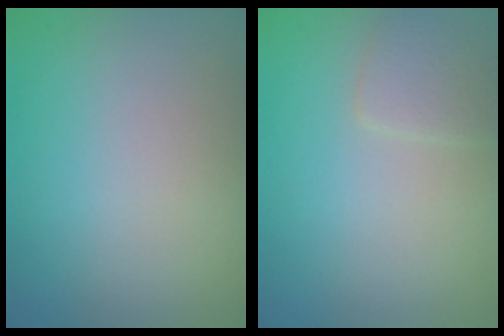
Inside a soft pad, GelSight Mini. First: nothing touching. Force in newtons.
{"total": 1.8, "press": 1.8, "slide": 0.0}